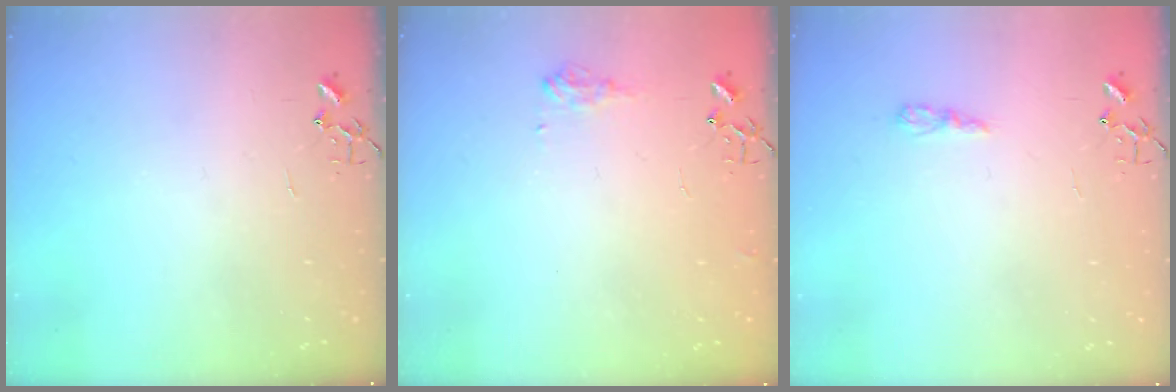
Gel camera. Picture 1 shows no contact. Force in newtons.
{"total": 7.7, "press": 7.6, "slide": 1.0}
{"total": 5.0, "press": 4.9, "slide": 0.6}